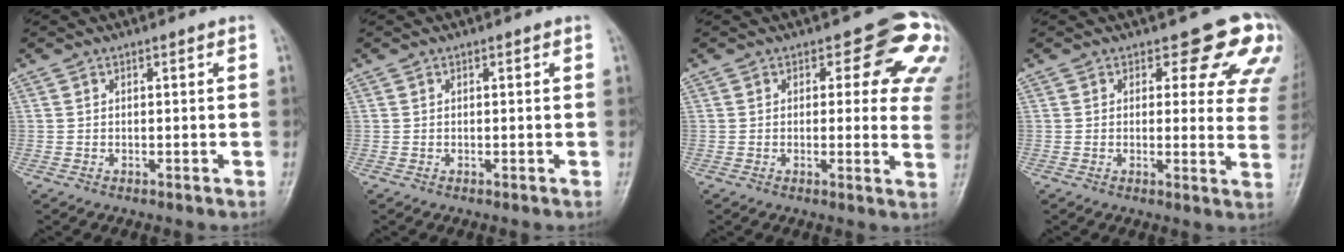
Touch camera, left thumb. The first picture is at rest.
{"total": 0.0}
{"total": 11.9, "force": [5.1, 6.0, 9.0], "torque": [-0.047, -0.022, 0.039]}
{"total": 11.6, "force": [8.2, 5.3, 6.2], "torque": [-0.011, -0.042, 0.066]}